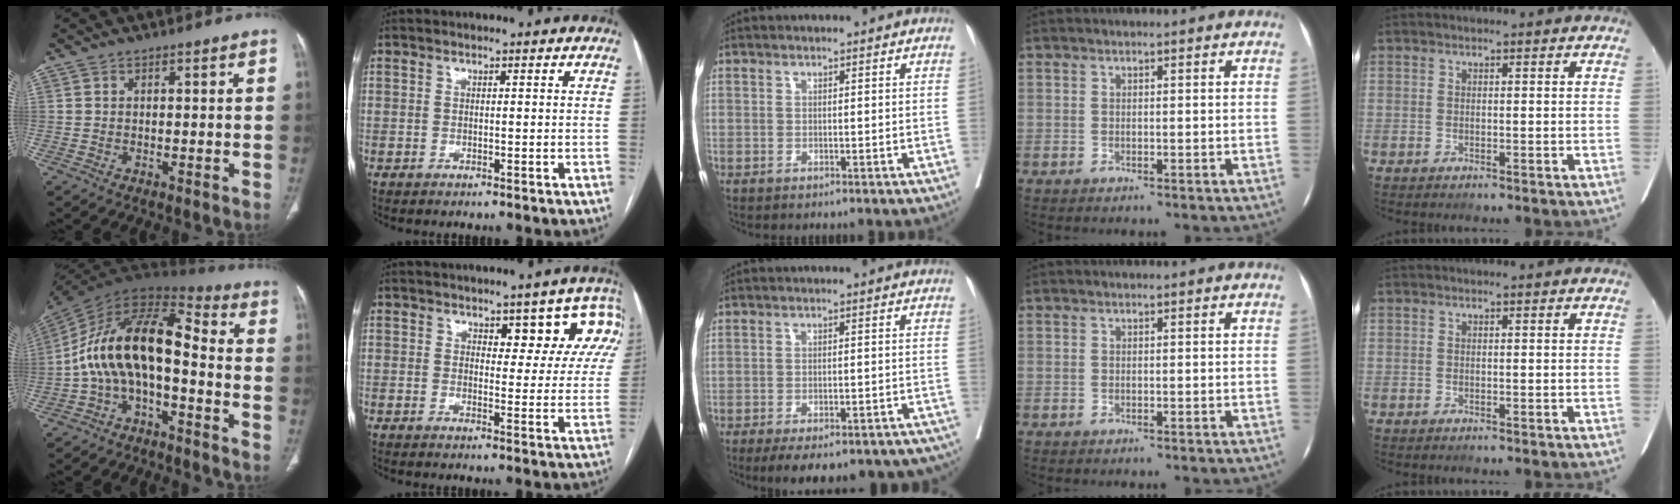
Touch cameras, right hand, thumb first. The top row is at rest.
{"thumb": {"total": 16.5, "force": [-3.4, 8.2, 13.8], "torque": [-0.235, 0.096, -0.070]}, "index": {"total": 7.8, "force": [4.8, 3.8, 4.8], "torque": [-0.032, 0.002, 0.045]}, "middle": {"total": 18.1, "force": [-14.7, 6.5, 8.4], "torque": [-0.110, 0.003, -0.172]}}